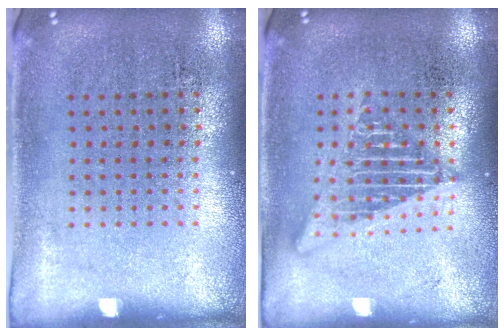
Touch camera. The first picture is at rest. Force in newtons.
{"total": 2.6, "press": 2.6, "slide": 0.3}